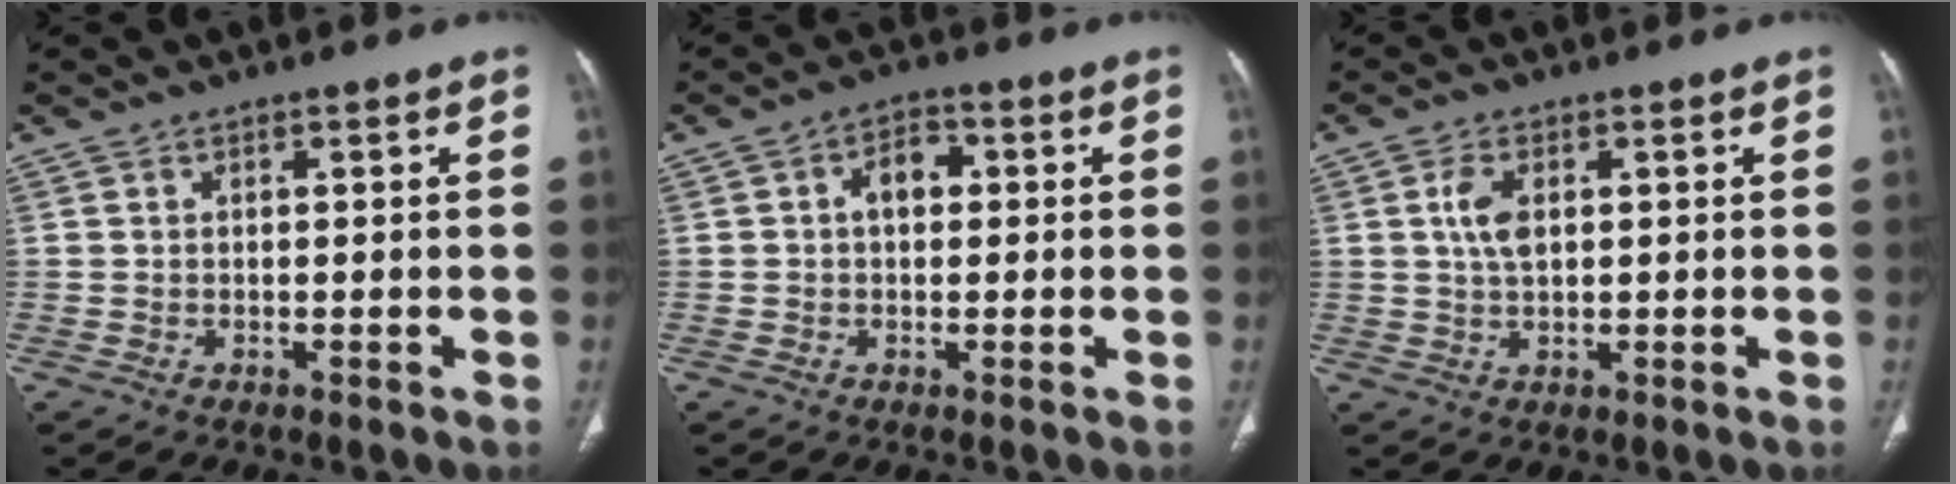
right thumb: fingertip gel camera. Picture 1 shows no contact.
{"total": 4.8, "force": [0.6, 3.2, 3.5], "torque": [-0.044, 0.014, 0.003]}
{"total": 4.4, "force": [1.0, 2.3, 3.6], "torque": [-0.076, -0.002, 0.020]}